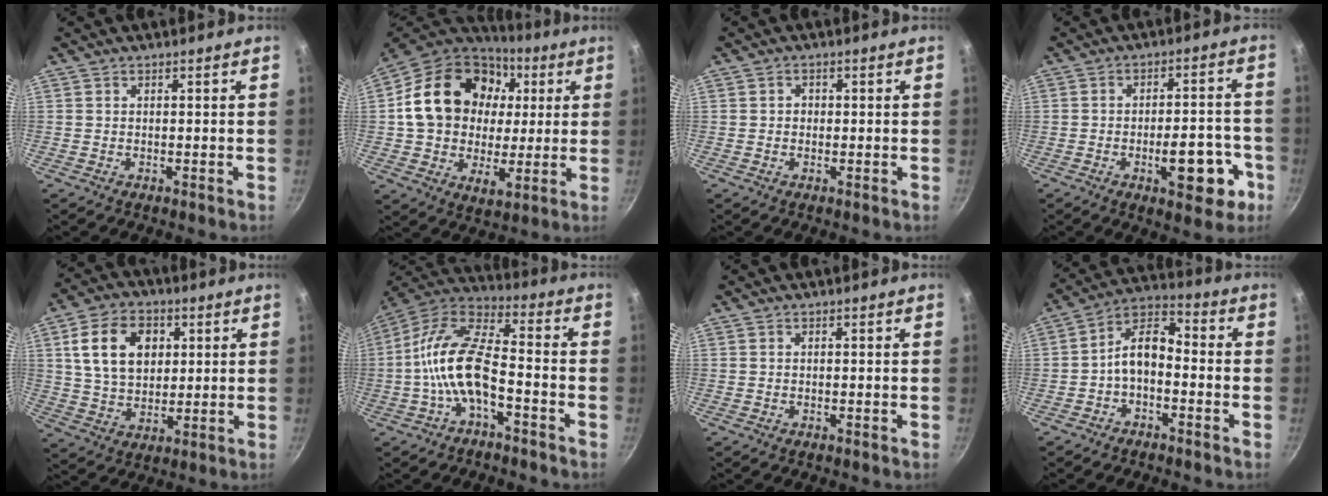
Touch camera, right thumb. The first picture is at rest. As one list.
[{"total": 24.2, "force": [4.3, 18.3, 15.2], "torque": [-0.238, 0.013, 0.068]}, {"total": 1.3, "force": [0.0, 1.2, 0.5], "torque": [-0.004, 0.004, -0.002]}, {"total": 12.1, "force": [-4.7, 5.3, 9.8], "torque": [-0.097, 0.030, -0.057]}, {"total": 13.7, "force": [3.7, 9.8, 8.9], "torque": [-0.135, 0.000, 0.065]}, {"total": 13.6, "force": [-4.3, 6.2, 11.4], "torque": [-0.220, 0.051, -0.092]}, {"total": 0.0}, {"total": 8.3, "force": [-2.4, 4.9, 6.2], "torque": [-0.100, 0.054, -0.055]}]